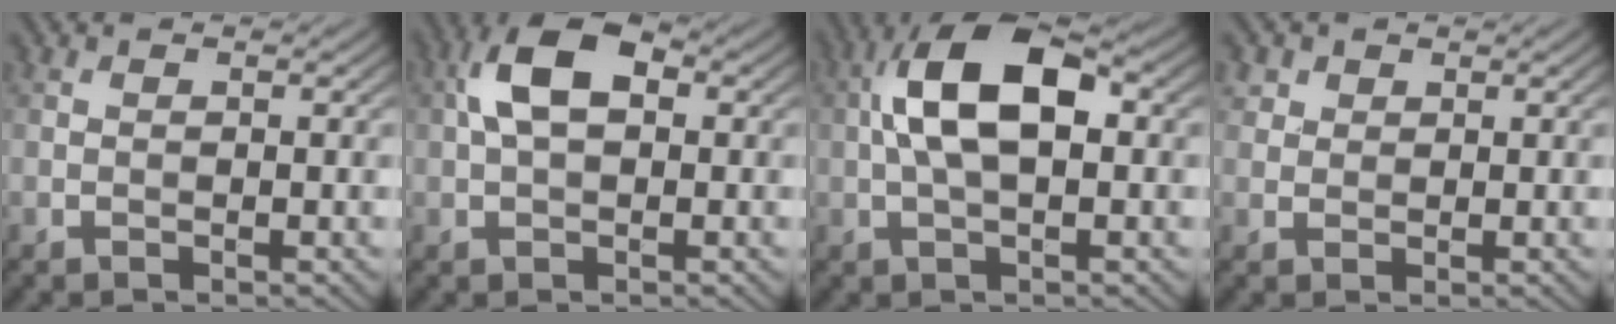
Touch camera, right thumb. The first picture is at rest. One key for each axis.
{"total": 6.9, "fx": 1.3, "fy": 3.9, "fz": 5.6, "tx": -0.115, "ty": 0.015, "tz": 0.016}
{"total": 9.9, "fx": 1.0, "fy": 4.6, "fz": 8.7, "tx": -0.170, "ty": 0.025, "tz": 0.008}
{"total": 2.5, "fx": 1.5, "fy": 1.9, "fz": 0.7, "tx": -0.022, "ty": -0.006, "tz": 0.035}